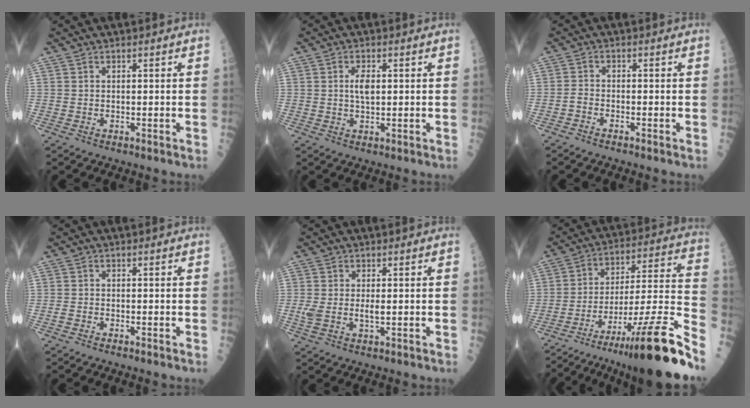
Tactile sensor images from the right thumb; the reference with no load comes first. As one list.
[{"total": 3.3, "force": [0.5, 1.6, 2.9], "torque": [-0.048, -0.002, 0.009]}, {"total": 1.4, "force": [-1.1, 0.3, 0.8], "torque": [-0.025, 0.011, -0.023]}, {"total": 0.8, "force": [-0.6, 0.0, 0.4], "torque": [-0.017, 0.006, -0.011]}, {"total": 3.8, "force": [-0.2, 1.5, 3.5], "torque": [-0.083, 0.000, -0.002]}, {"total": 28.8, "force": [-19.5, 2.2, 21.0], "torque": [-0.267, 0.074, -0.309]}]